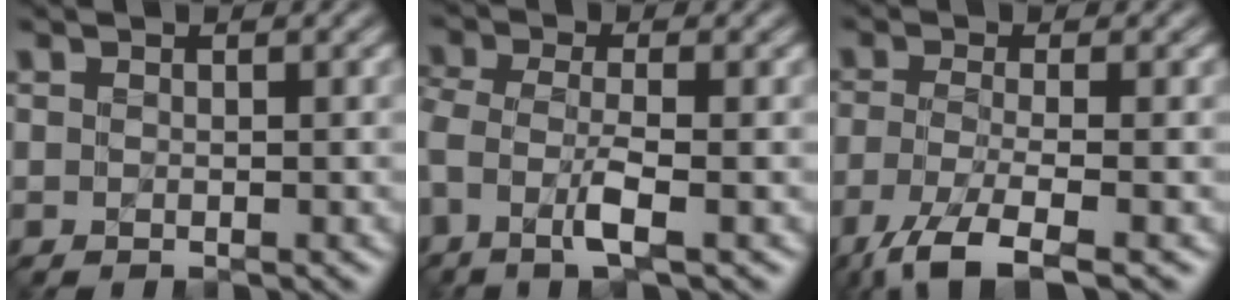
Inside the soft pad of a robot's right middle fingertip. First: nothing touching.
{"total": 2.3, "force": [-1.4, 0.3, 1.8], "torque": [-0.073, 0.002, -0.031]}
{"total": 5.0, "force": [-3.9, 0.7, 3.0], "torque": [-0.085, -0.004, -0.078]}